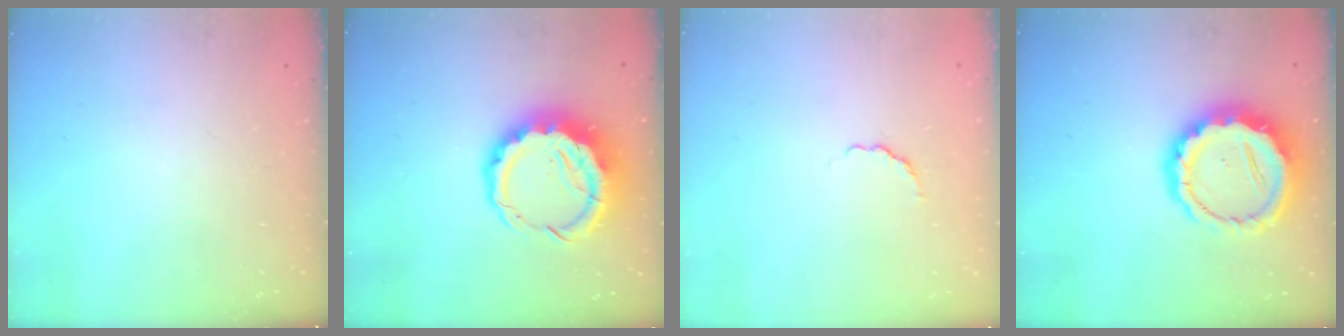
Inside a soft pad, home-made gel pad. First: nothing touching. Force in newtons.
{"total": 12.5, "press": 12.2, "slide": 3.1}
{"total": 1.8, "press": 1.6, "slide": 0.8}
{"total": 14.2, "press": 13.9, "slide": 2.8}